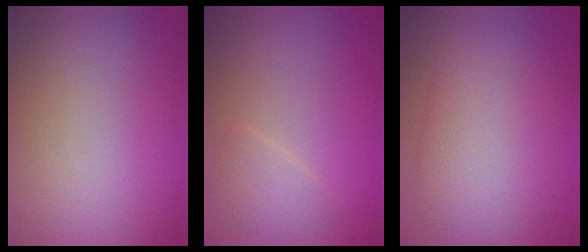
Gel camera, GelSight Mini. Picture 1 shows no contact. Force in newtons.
{"total": 1.7, "press": 1.7, "slide": 0.1}
{"total": 5.0, "press": 5.0, "slide": 0.1}